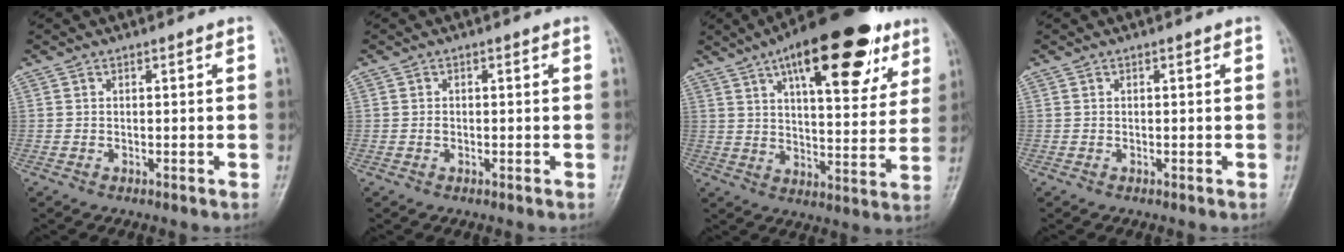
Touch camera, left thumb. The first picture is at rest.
{"total": 0.6, "force": [-0.1, 0.5, 0.4], "torque": [-0.004, 0.002, -0.004]}
{"total": 23.4, "force": [12.8, 9.0, 17.4], "torque": [-0.225, -0.023, 0.193]}
{"total": 0.0}